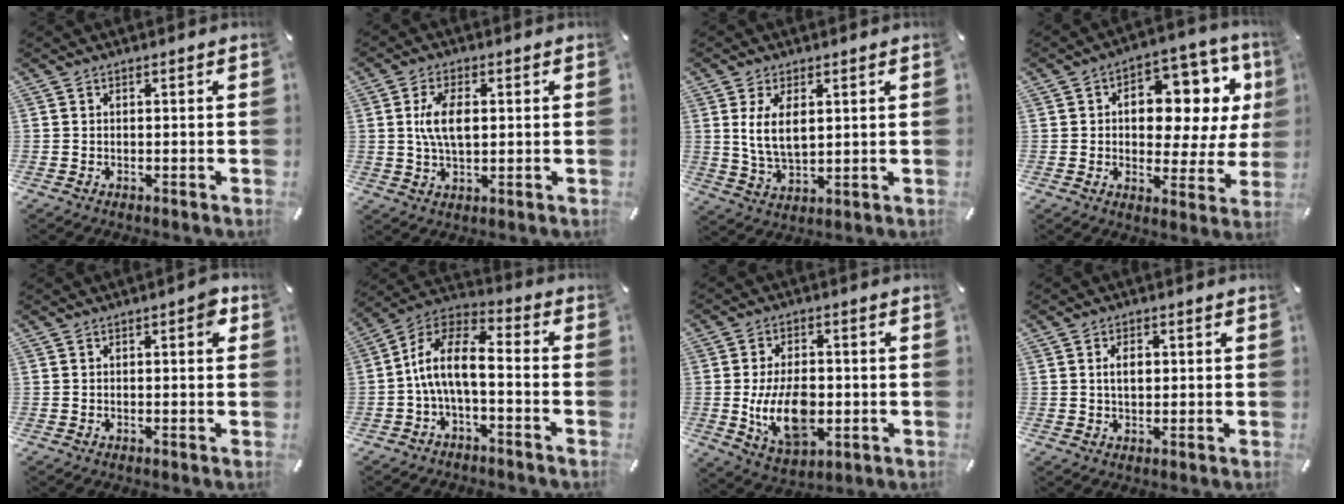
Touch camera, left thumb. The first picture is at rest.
{"total": 7.2, "force": [1.1, 4.0, 5.9], "torque": [-0.134, 0.002, 0.011]}
{"total": 7.9, "force": [2.4, 4.3, 6.2], "torque": [-0.148, -0.007, 0.035]}
{"total": 13.3, "force": [4.5, 8.2, 9.5], "torque": [-0.118, -0.043, 0.073]}
{"total": 2.9, "force": [0.7, 1.0, 2.6], "torque": [-0.029, 0.001, 0.003]}
{"total": 10.7, "force": [-2.6, 4.8, 9.2], "torque": [-0.186, 0.002, -0.048]}
{"total": 13.7, "force": [-2.0, 8.5, 10.5], "torque": [-0.190, -0.005, -0.030]}
{"total": 3.5, "force": [0.6, 2.2, 2.7], "torque": [-0.048, 0.006, 0.006]}